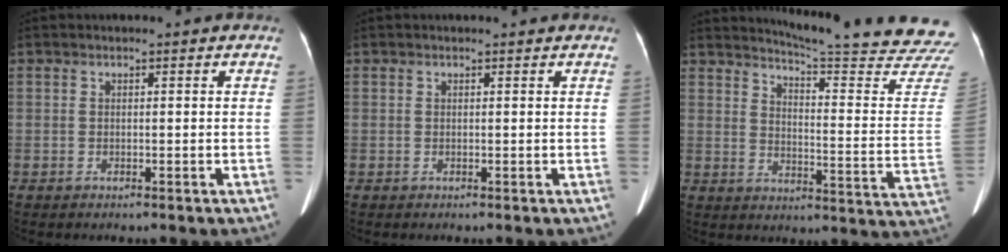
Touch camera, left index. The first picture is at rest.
{"total": 1.0, "force": [0.9, 0.1, 0.2], "torque": [-0.010, 0.005, 0.010]}
{"total": 24.5, "force": [23.4, -1.3, 7.1], "torque": [-0.107, -0.153, 0.273]}